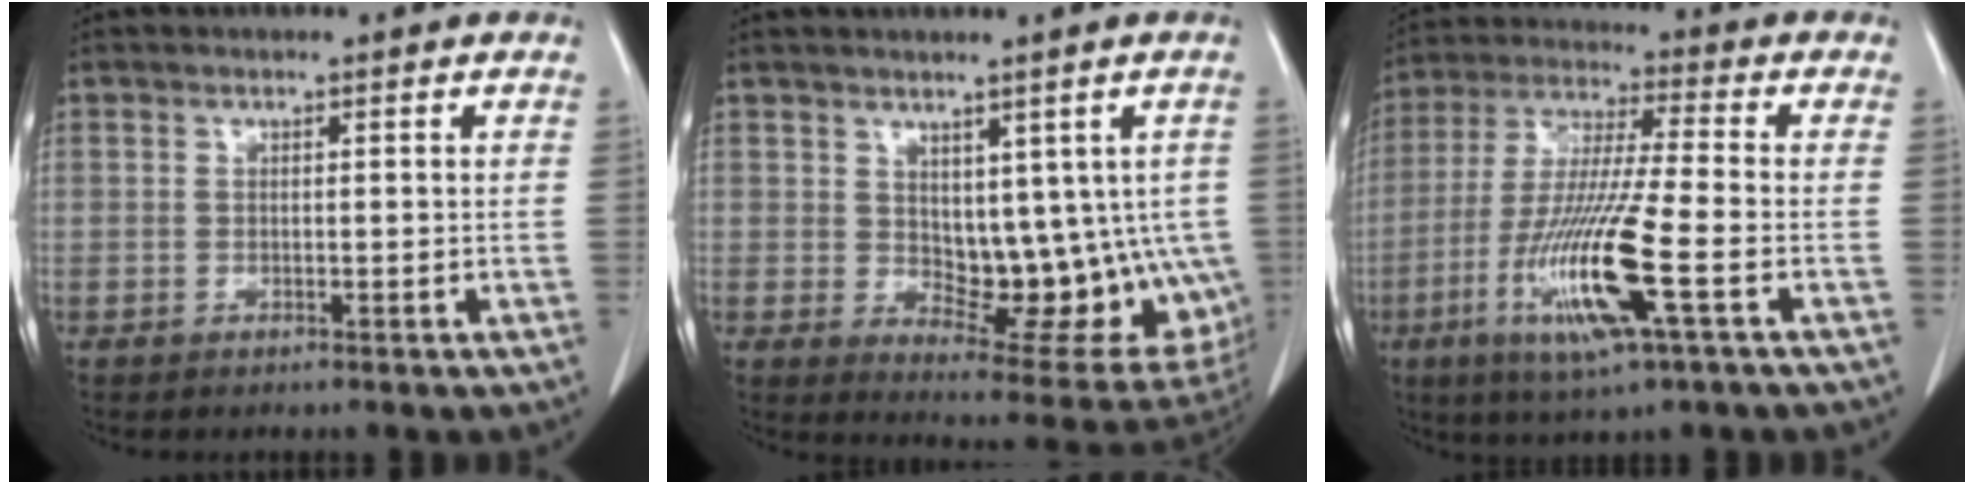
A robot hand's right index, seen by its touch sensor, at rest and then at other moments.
{"total": 13.4, "force": [0.7, 7.3, 11.2], "torque": [-0.125, -0.004, 0.031]}
{"total": 15.2, "force": [-5.3, 0.4, 14.2], "torque": [-0.295, -0.024, -0.101]}